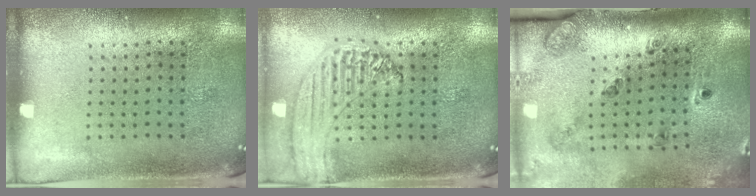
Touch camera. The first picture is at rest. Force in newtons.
{"total": 1.2, "press": 1.2, "slide": 0.2}
{"total": 1.8, "press": 1.5, "slide": 1.0}